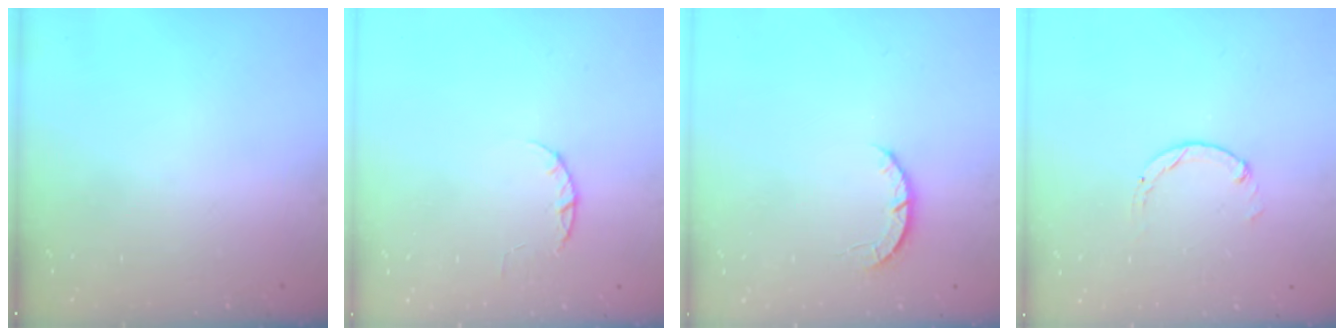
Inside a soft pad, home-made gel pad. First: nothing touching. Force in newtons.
{"total": 2.4, "press": 2.3, "slide": 0.4}
{"total": 2.7, "press": 2.6, "slide": 0.4}
{"total": 0.0}